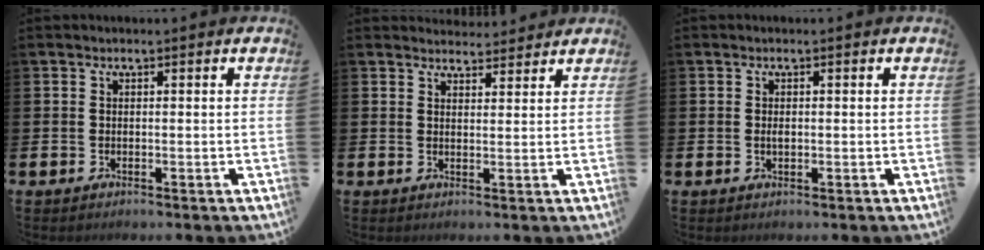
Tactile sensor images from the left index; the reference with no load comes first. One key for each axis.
{"total": 3.2, "fx": 3.1, "fy": 0.6, "fz": -0.2, "tx": 0.005, "ty": -0.018, "tz": 0.056}
{"total": 0.8, "fx": 0.0, "fy": 0.4, "fz": 0.7, "tx": -0.013, "ty": 0.002, "tz": -0.002}